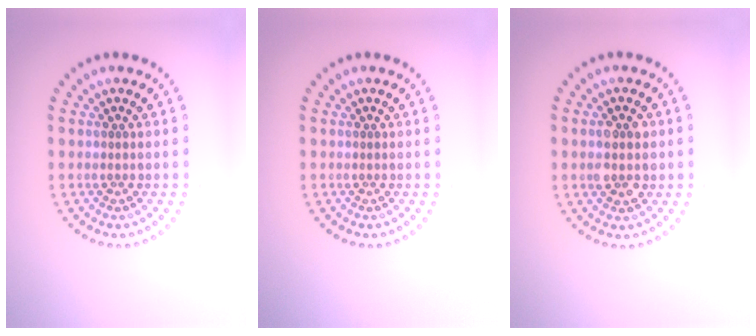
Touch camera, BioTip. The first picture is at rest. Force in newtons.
{"total": 0.0}
{"total": 2.8, "press": 2.8, "slide": 0.2}